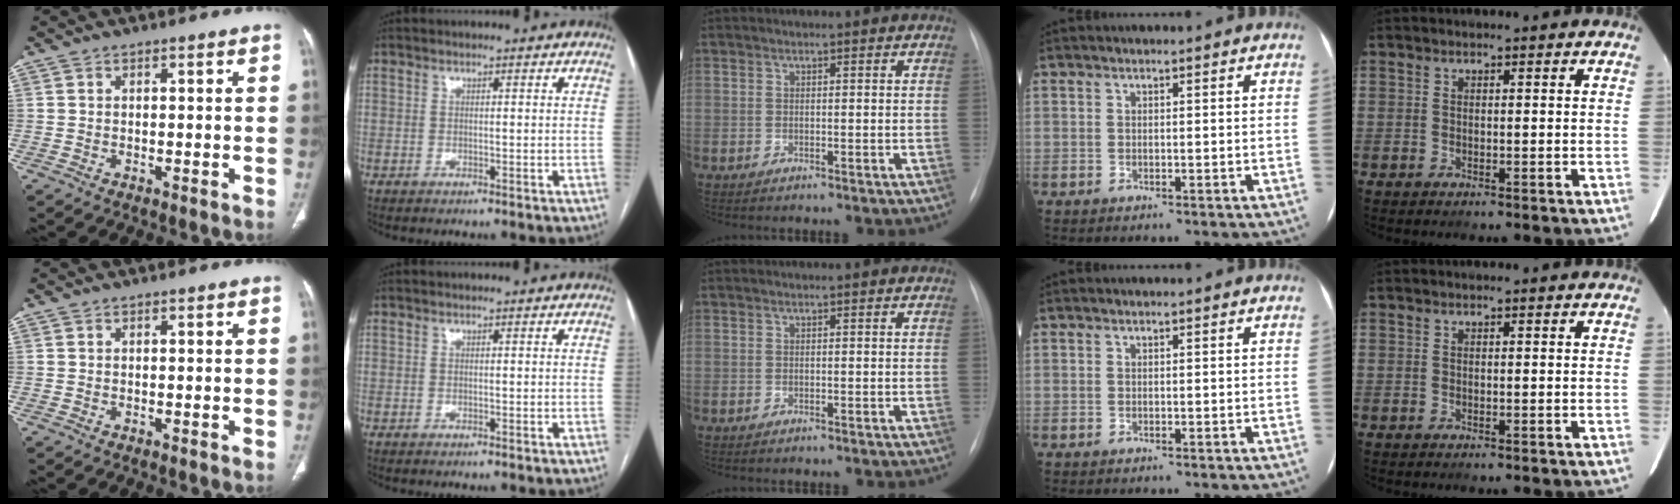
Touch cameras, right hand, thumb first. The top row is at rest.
{}